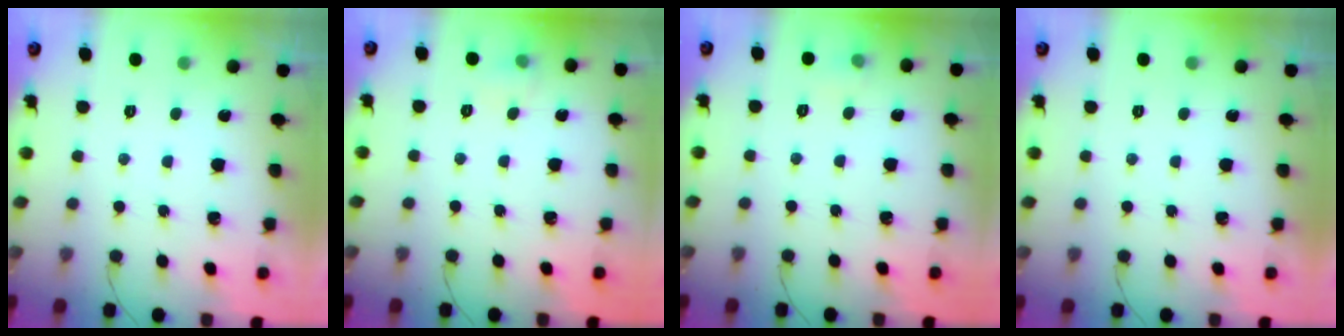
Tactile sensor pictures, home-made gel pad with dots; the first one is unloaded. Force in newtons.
{"total": 4.3, "press": 4.1, "slide": 1.4}
{"total": 4.3, "press": 4.0, "slide": 1.4}
{"total": 0.0}